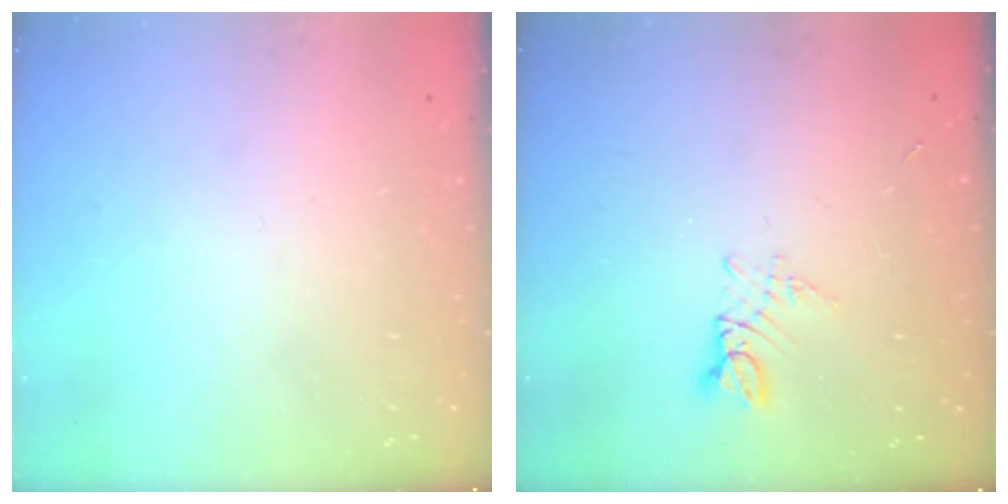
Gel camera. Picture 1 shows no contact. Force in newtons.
{"total": 2.8, "press": 2.8, "slide": 0.3}